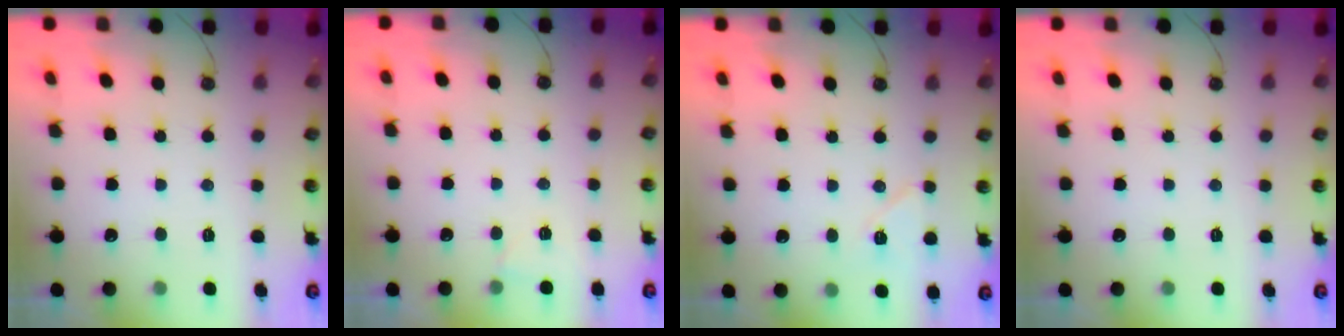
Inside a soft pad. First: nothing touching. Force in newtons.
{"total": 1.8, "press": 1.6, "slide": 0.8}
{"total": 6.8, "press": 6.5, "slide": 1.8}
{"total": 0.0}